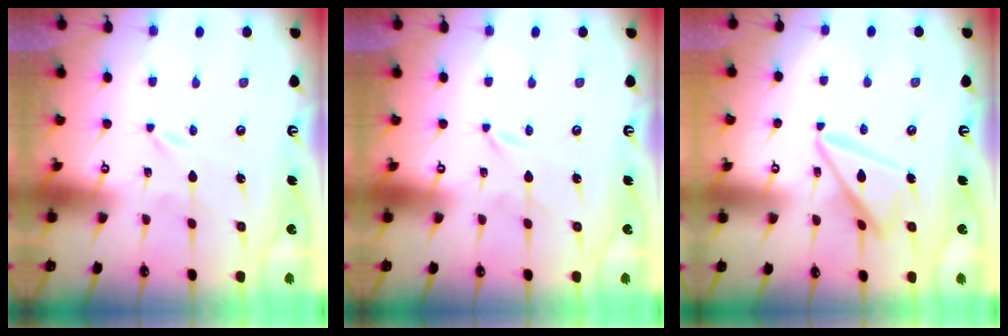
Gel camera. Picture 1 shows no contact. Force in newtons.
{"total": 0.9, "press": 0.8, "slide": 0.1}
{"total": 13.3, "press": 13.2, "slide": 1.2}